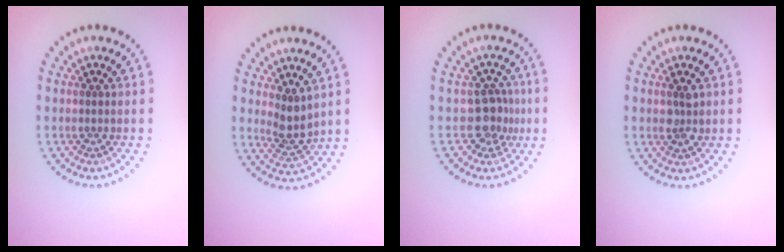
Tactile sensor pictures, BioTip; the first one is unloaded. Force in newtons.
{"total": 2.4, "press": 1.9, "slide": 1.5}
{"total": 2.7, "press": 2.2, "slide": 1.6}
{"total": 1.4, "press": 1.3, "slide": 0.4}